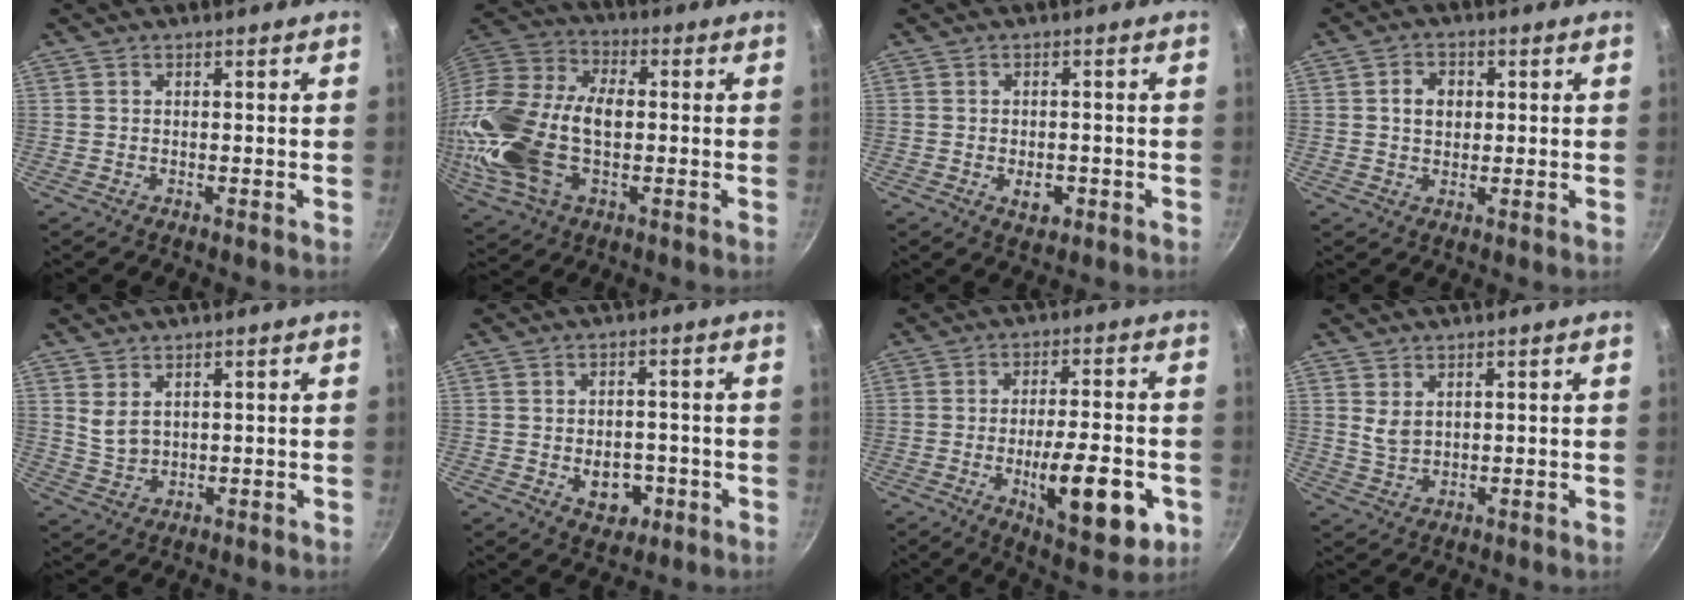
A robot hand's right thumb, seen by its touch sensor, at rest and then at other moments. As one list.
[{"total": 23.8, "force": [-1.9, 14.5, 18.8], "torque": [-0.384, 0.029, -0.039]}, {"total": 3.6, "force": [-1.2, 2.4, 2.4], "torque": [-0.025, 0.005, -0.013]}, {"total": 4.4, "force": [0.6, 3.4, 2.6], "torque": [-0.024, 0.005, 0.008]}, {"total": 3.7, "force": [1.8, 2.2, 2.3], "torque": [-0.040, -0.017, 0.043]}, {"total": 6.6, "force": [-1.9, 4.8, 4.0], "torque": [-0.030, 0.010, -0.019]}, {"total": 15.7, "force": [-4.7, 5.5, 14.0], "torque": [-0.183, 0.007, -0.062]}, {"total": 3.1, "force": [1.4, 1.9, 2.0], "torque": [-0.035, -0.010, 0.032]}]